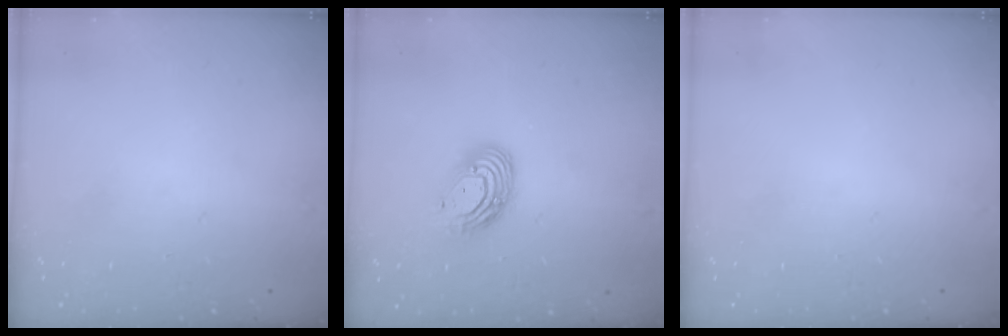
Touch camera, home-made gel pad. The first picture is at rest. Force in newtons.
{"total": 11.1, "press": 11.0, "slide": 1.1}
{"total": 0.0}